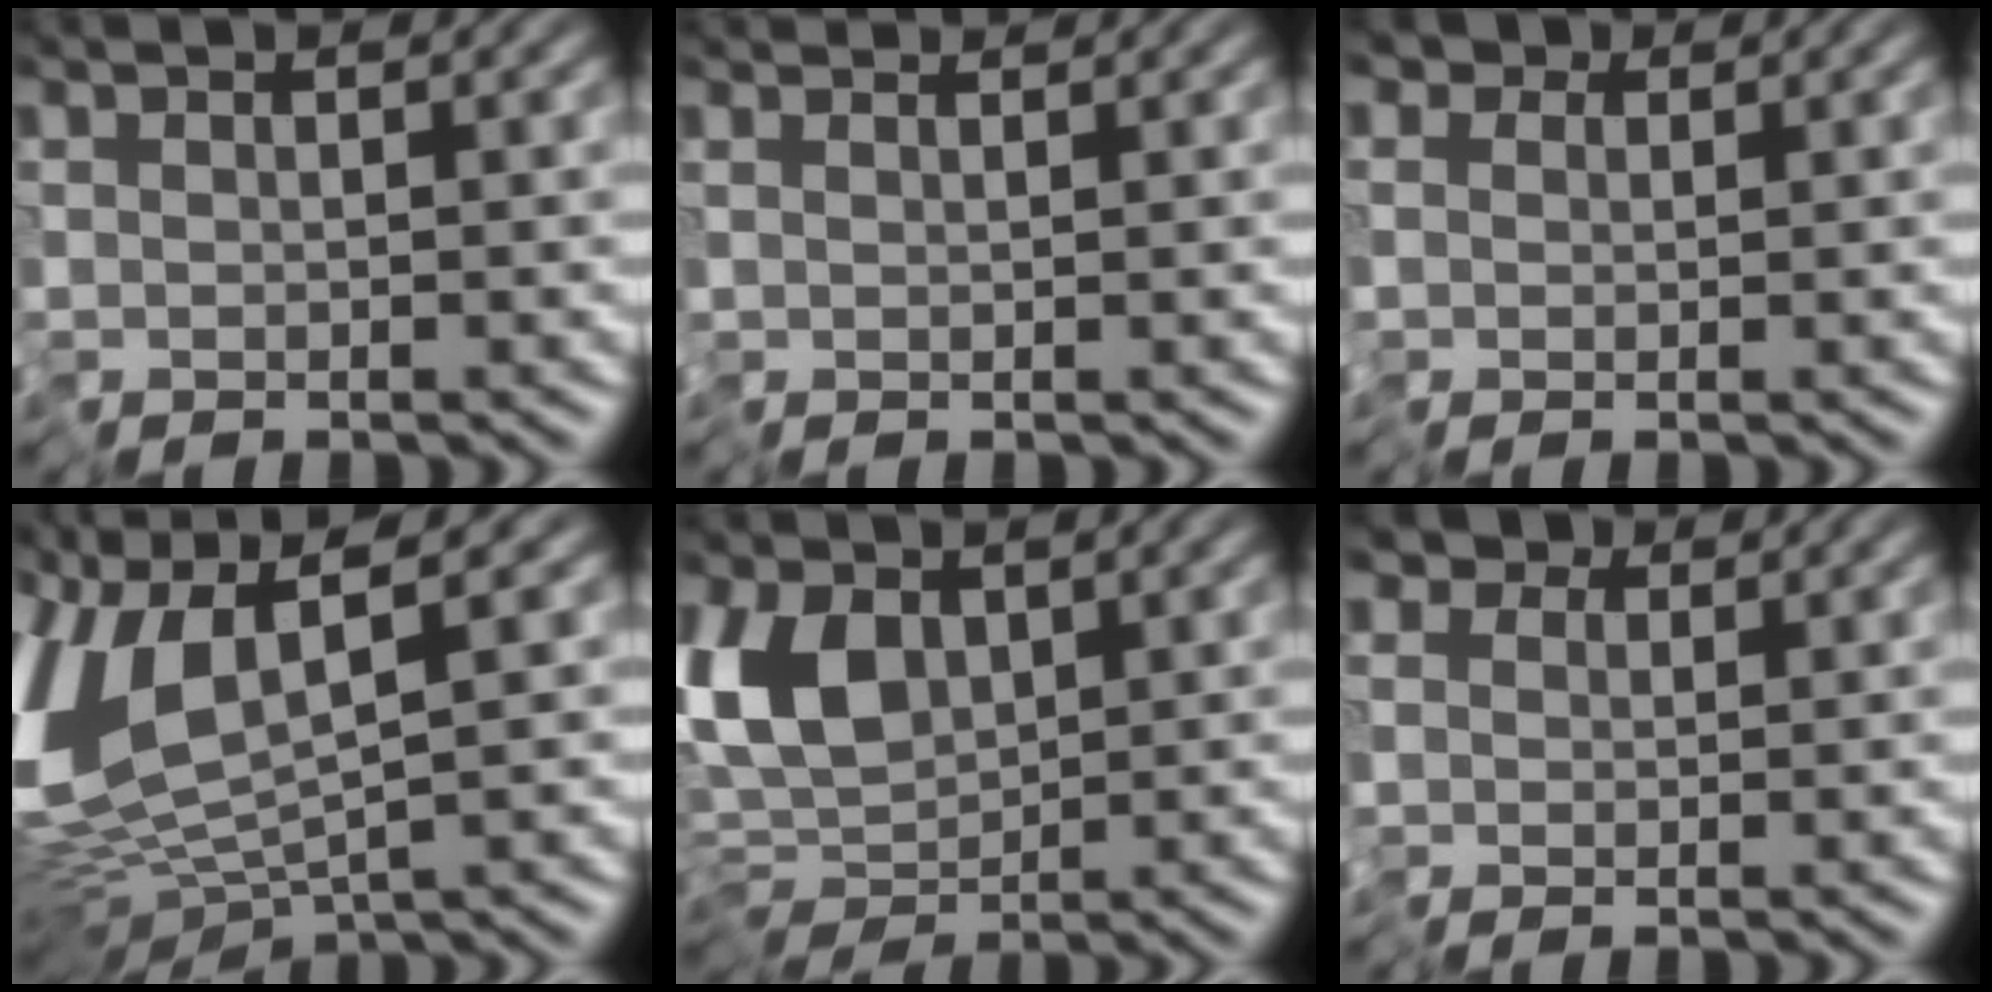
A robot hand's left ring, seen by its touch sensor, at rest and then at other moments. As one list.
[{"total": 1.9, "force": [1.8, 0.3, 0.6], "torque": [-0.021, 0.008, 0.024]}, {"total": 2.5, "force": [0.7, 2.3, 0.7], "torque": [-0.024, 0.002, 0.003]}, {"total": 11.9, "force": [1.9, 5.6, 10.3], "torque": [-0.250, -0.001, 0.043]}, {"total": 5.9, "force": [-0.3, 3.8, 4.5], "torque": [-0.086, -0.001, -0.019]}, {"total": 3.2, "force": [1.0, 2.8, 1.1], "torque": [-0.035, 0.003, 0.010]}]